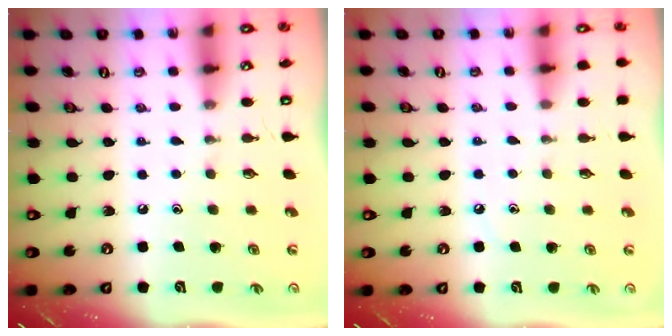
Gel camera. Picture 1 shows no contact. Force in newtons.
{"total": 2.7, "press": 2.7, "slide": 0.4}